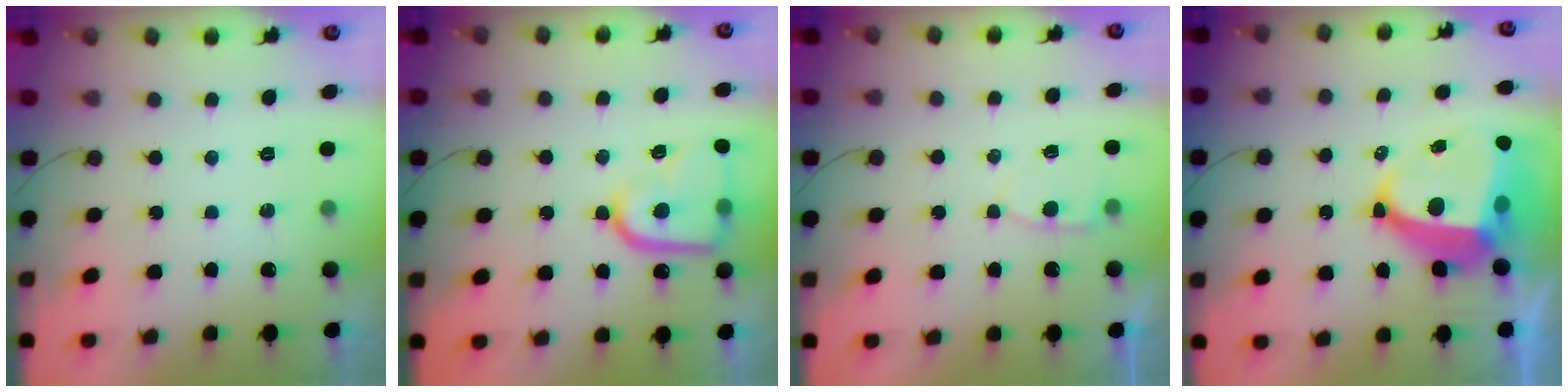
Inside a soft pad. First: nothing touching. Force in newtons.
{"total": 15.2, "press": 15.1, "slide": 1.3}
{"total": 3.8, "press": 3.7, "slide": 0.4}
{"total": 13.8, "press": 13.8, "slide": 1.5}